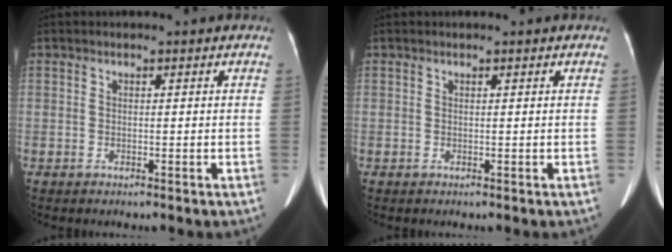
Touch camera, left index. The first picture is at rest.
{"total": 0.0}